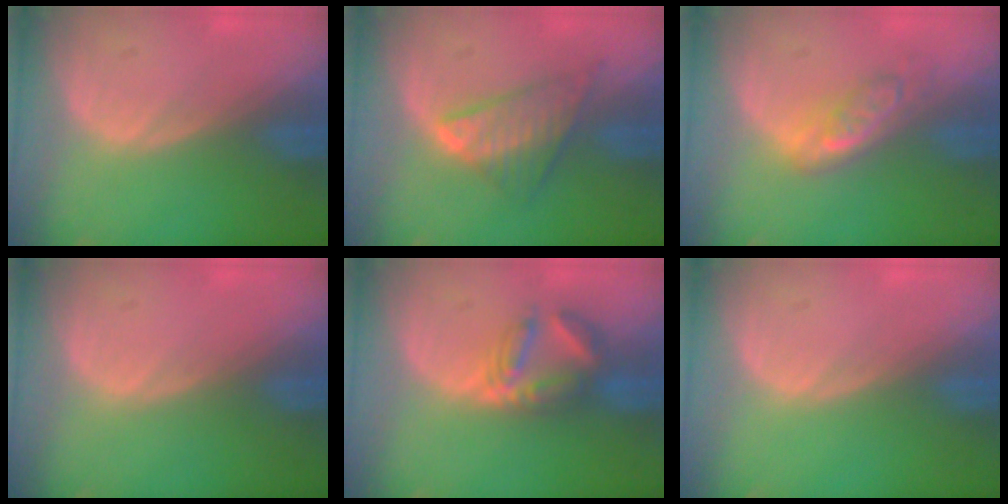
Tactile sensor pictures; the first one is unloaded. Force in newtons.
{"total": 5.8, "press": 5.8, "slide": 0.5}
{"total": 5.0, "press": 4.6, "slide": 1.9}
{"total": 0.0}
{"total": 5.8, "press": 5.6, "slide": 1.2}
{"total": 0.0}